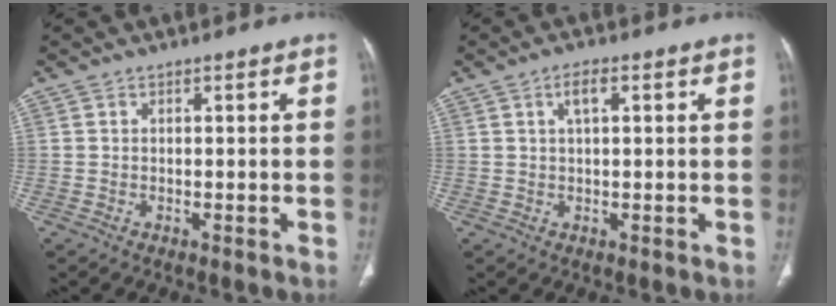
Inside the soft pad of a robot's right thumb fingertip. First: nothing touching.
{"total": 3.0, "force": [1.1, 1.2, 2.5], "torque": [-0.046, 0.004, 0.021]}